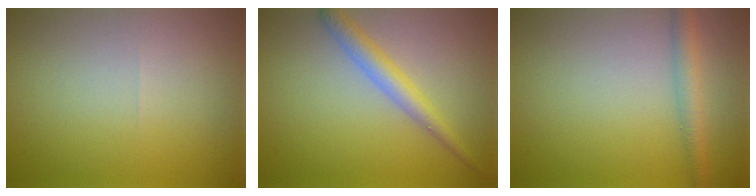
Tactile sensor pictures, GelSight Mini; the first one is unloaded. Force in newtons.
{"total": 2.7, "press": 2.7, "slide": 0.1}
{"total": 2.4, "press": 2.4, "slide": 0.2}